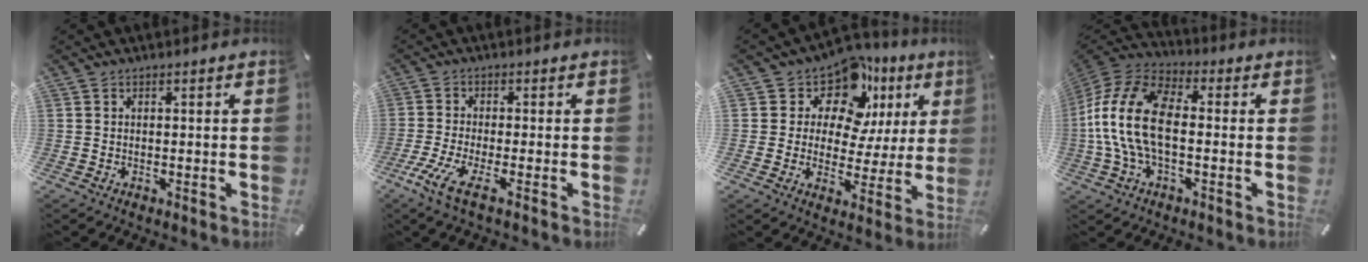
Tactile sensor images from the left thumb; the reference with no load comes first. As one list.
[{"total": 7.1, "force": [-2.8, 1.6, 6.3], "torque": [-0.139, -0.014, -0.052]}, {"total": 13.4, "force": [8.7, 8.3, 5.9], "torque": [-0.102, -0.065, 0.154]}, {"total": 16.1, "force": [-1.3, 8.7, 13.5], "torque": [-0.297, -0.001, -0.028]}]